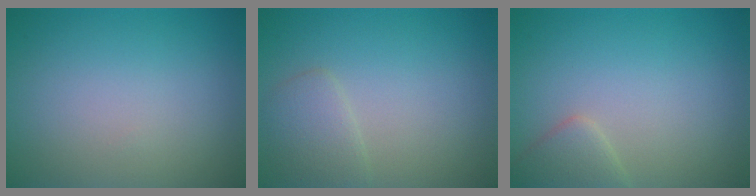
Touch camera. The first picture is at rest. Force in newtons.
{"total": 2.1, "press": 2.1, "slide": 0.2}
{"total": 2.2, "press": 2.2, "slide": 0.1}